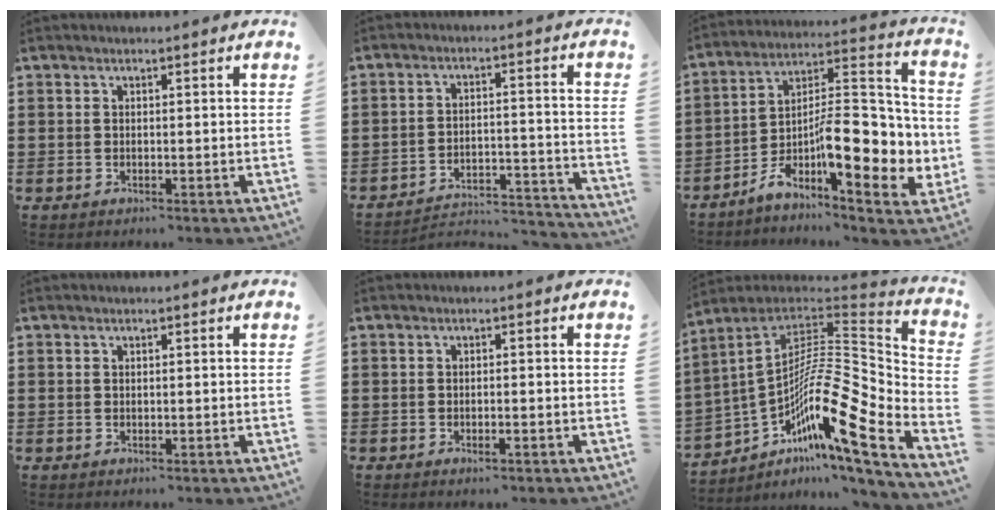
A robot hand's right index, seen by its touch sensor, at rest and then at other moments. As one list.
[{"total": 3.5, "force": [-3.3, 0.8, 1.1], "torque": [-0.027, -0.001, -0.073]}, {"total": 12.9, "force": [-3.3, 4.6, 11.5], "torque": [-0.167, -0.034, -0.065]}, {"total": 0.0}, {"total": 1.1, "force": [-0.6, 0.2, 0.9], "torque": [-0.018, -0.005, -0.009]}, {"total": 14.0, "force": [-5.0, 3.3, 12.7], "torque": [-0.219, -0.041, -0.107]}]